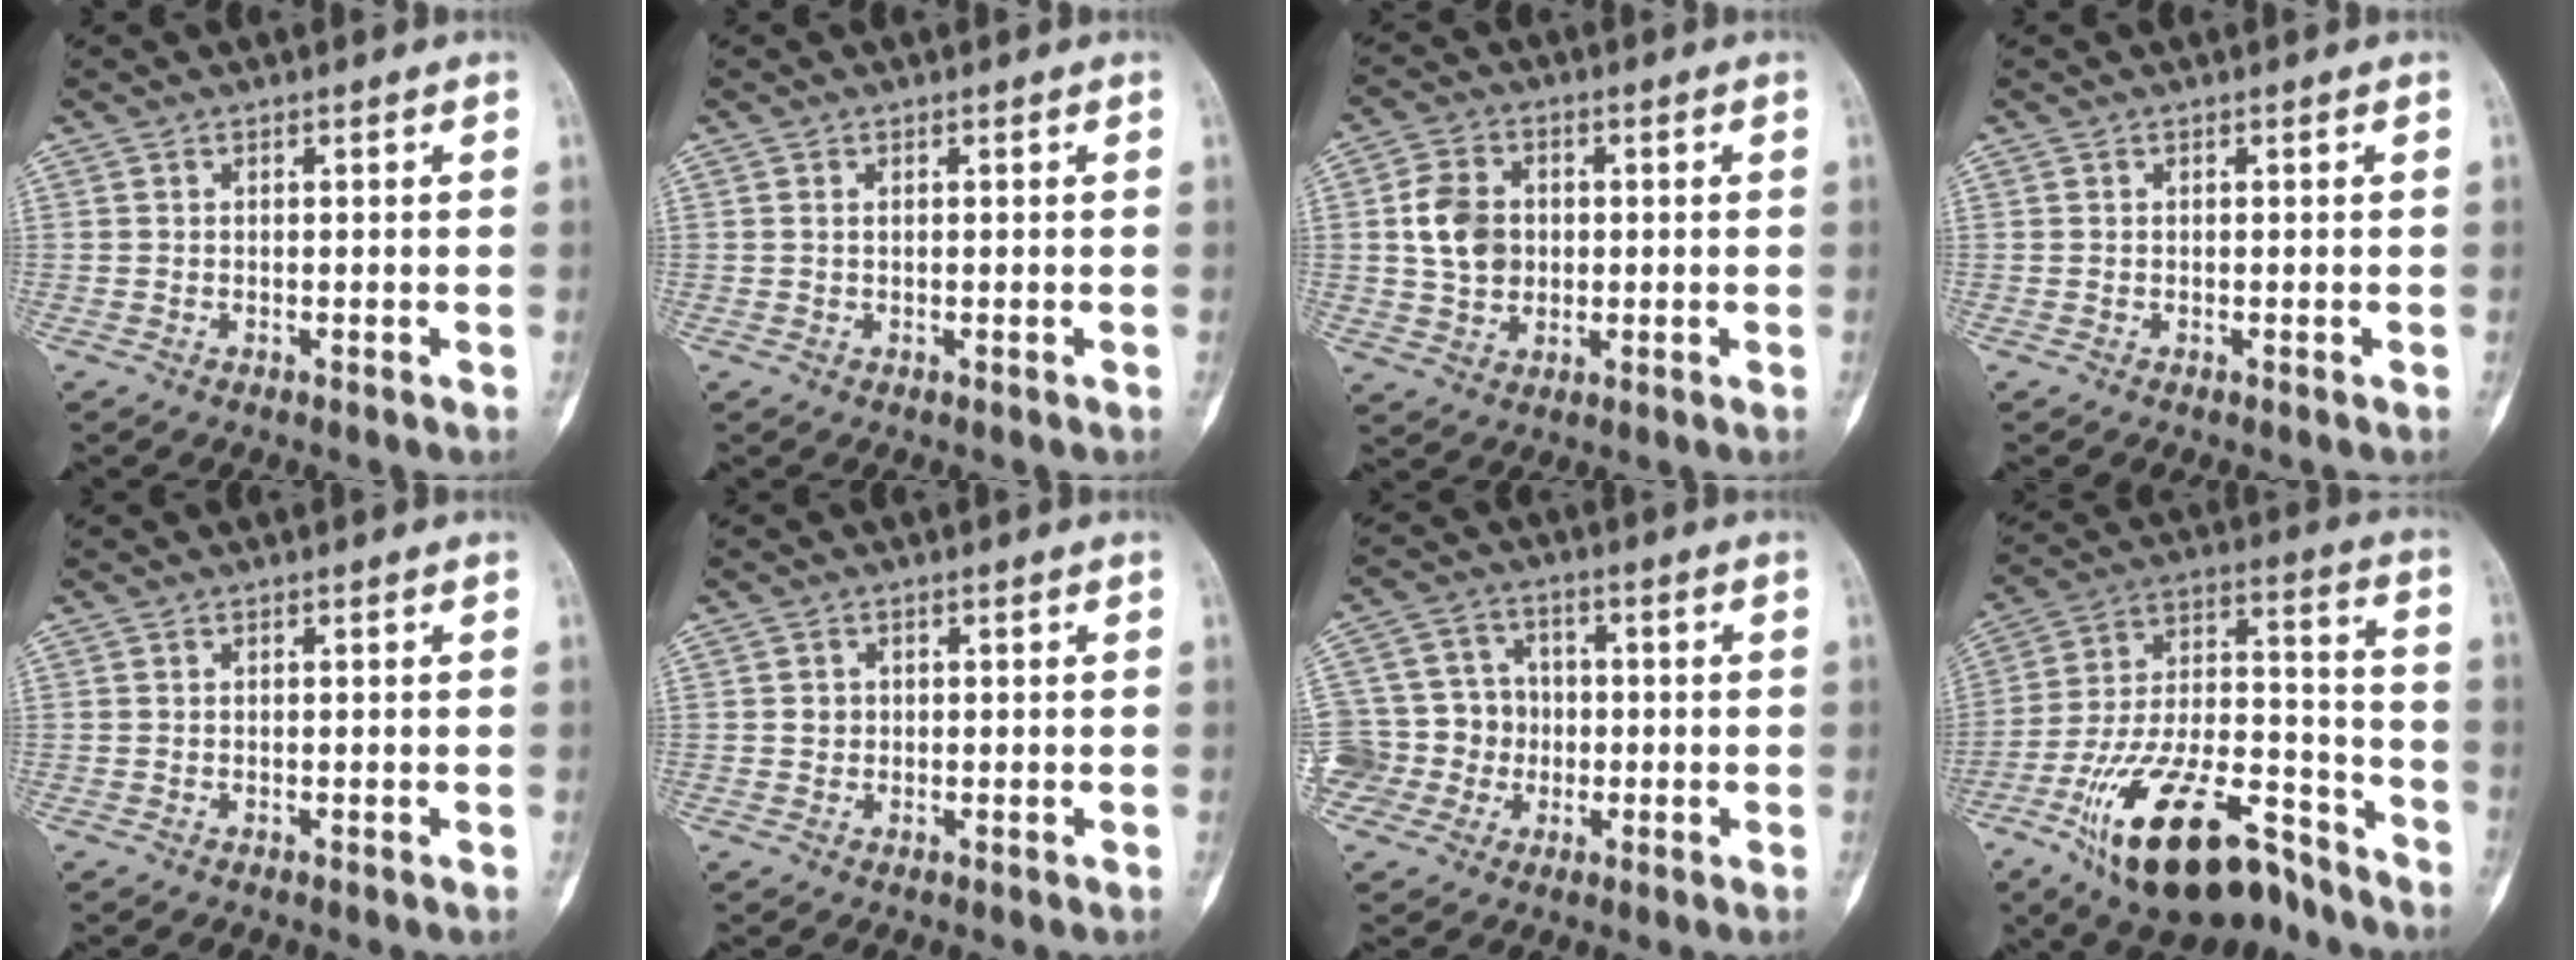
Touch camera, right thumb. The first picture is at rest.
{"total": 0.6, "force": [0.2, 0.4, 0.4], "torque": [-0.004, 0.002, 0.004]}
{"total": 8.8, "force": [0.7, 6.9, 5.3], "torque": [-0.075, 0.004, 0.012]}
{"total": 0.0}
{"total": 0.0}
{"total": 2.5, "force": [-0.1, 2.4, 0.3], "torque": [0.022, 0.009, -0.006]}
{"total": 12.1, "force": [-2.1, 11.4, 3.4], "torque": [-0.036, 0.031, -0.034]}
{"total": 25.1, "force": [-15.9, 10.7, 16.3], "torque": [-0.278, 0.082, -0.268]}